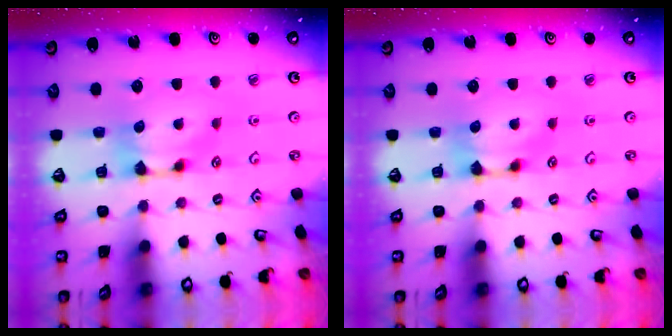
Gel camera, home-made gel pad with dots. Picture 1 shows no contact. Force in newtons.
{"total": 0.0}